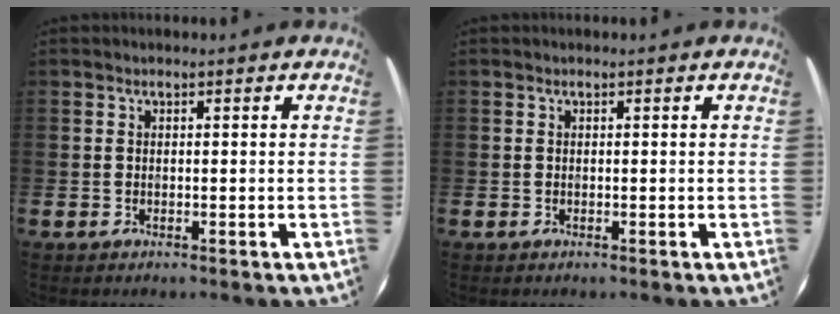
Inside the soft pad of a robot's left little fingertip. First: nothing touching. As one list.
[{"total": 0.0}]